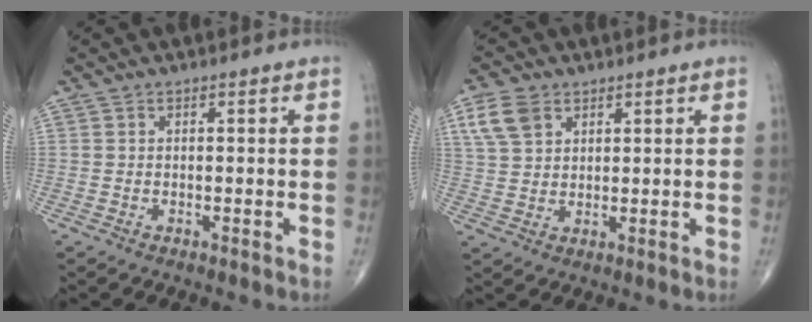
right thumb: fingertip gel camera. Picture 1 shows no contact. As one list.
[{"total": 6.5, "force": [3.2, 4.4, 3.6], "torque": [-0.063, -0.003, 0.067]}]